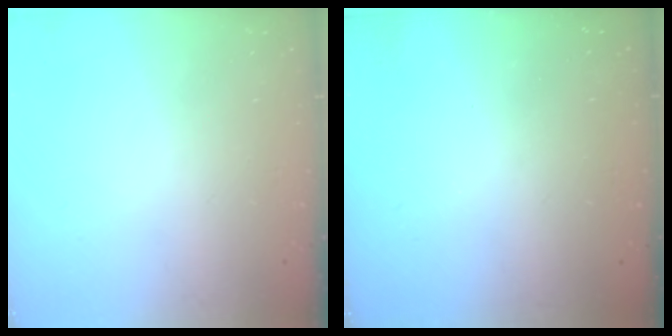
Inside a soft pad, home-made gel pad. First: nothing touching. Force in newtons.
{"total": 3.1, "press": 3.1, "slide": 0.1}